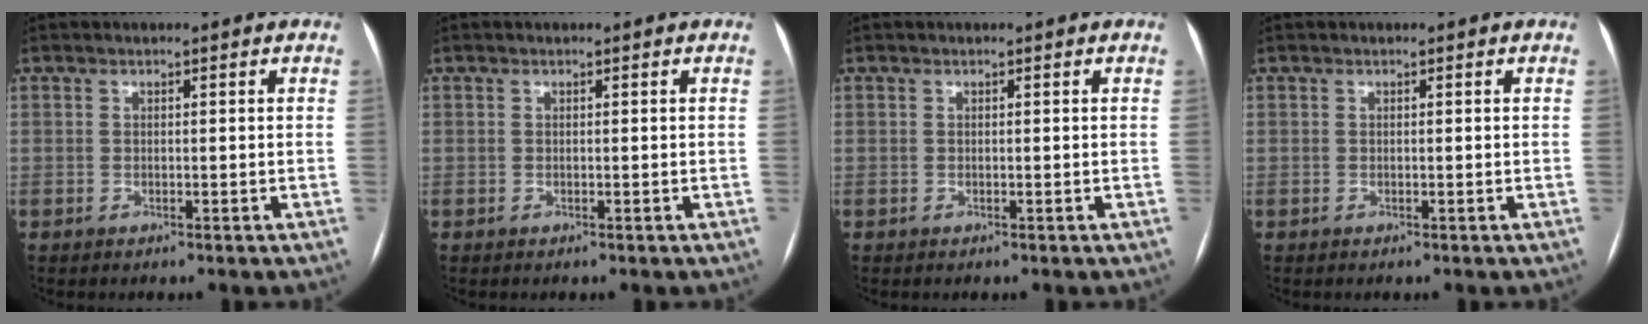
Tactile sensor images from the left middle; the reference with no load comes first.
{"total": 0.0}
{"total": 0.0}
{"total": 0.0}